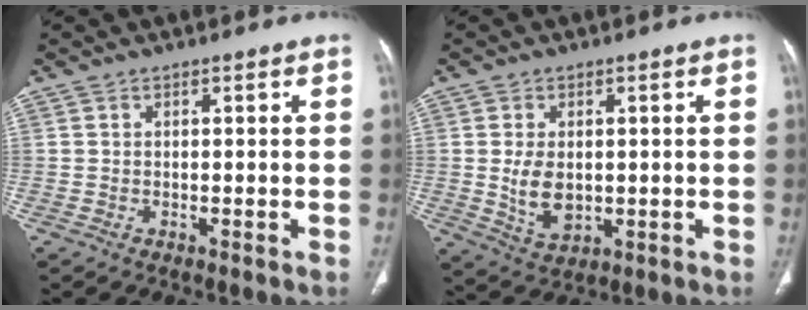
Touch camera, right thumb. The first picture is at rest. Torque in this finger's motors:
{"motor_torque": [-0.24, 0.81, 0.35, 0.44, 0.22]}